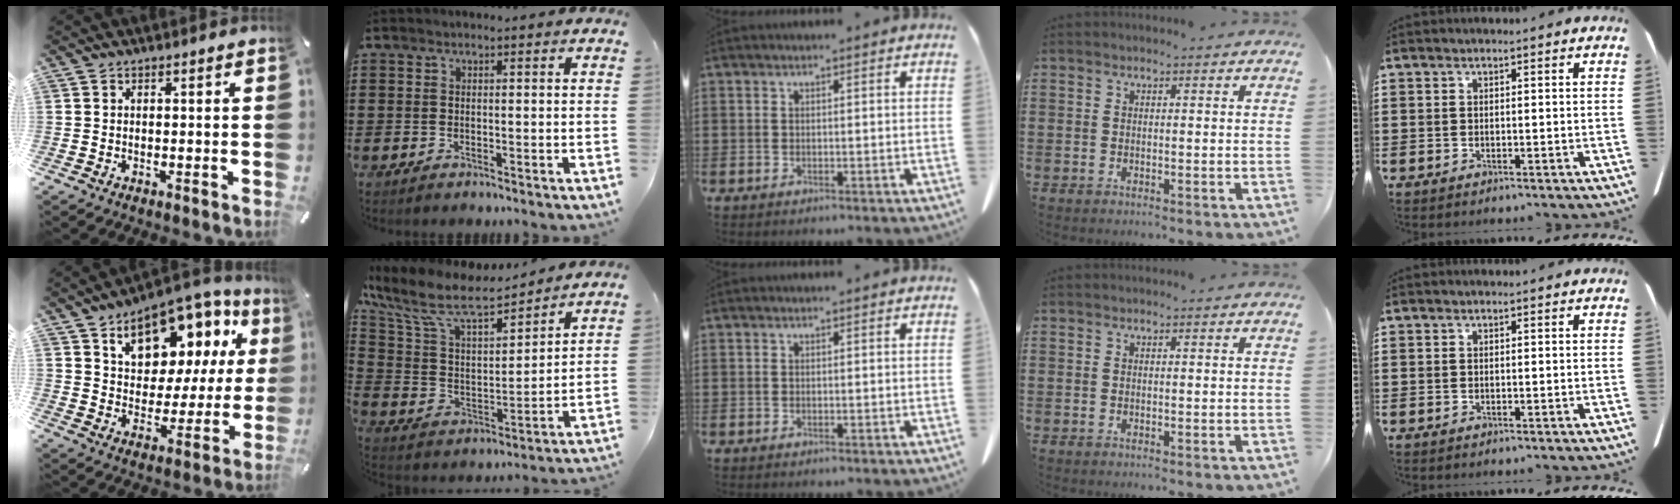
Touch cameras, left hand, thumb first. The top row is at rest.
{"thumb": {"total": 14.4, "force": [9.6, 8.6, 6.4], "torque": [-0.097, -0.072, 0.168]}, "index": {"total": 10.5, "force": [8.2, 3.2, 5.8], "torque": [-0.147, -0.043, 0.141]}}